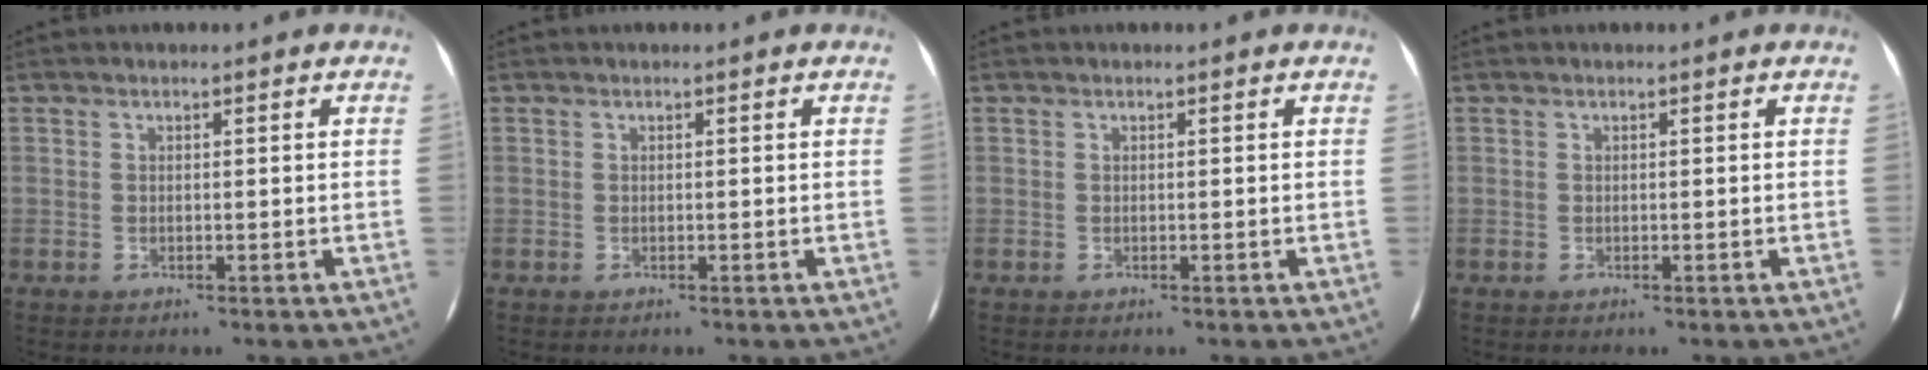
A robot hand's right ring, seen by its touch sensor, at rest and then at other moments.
{"total": 0.0}
{"total": 0.0}
{"total": 0.0}